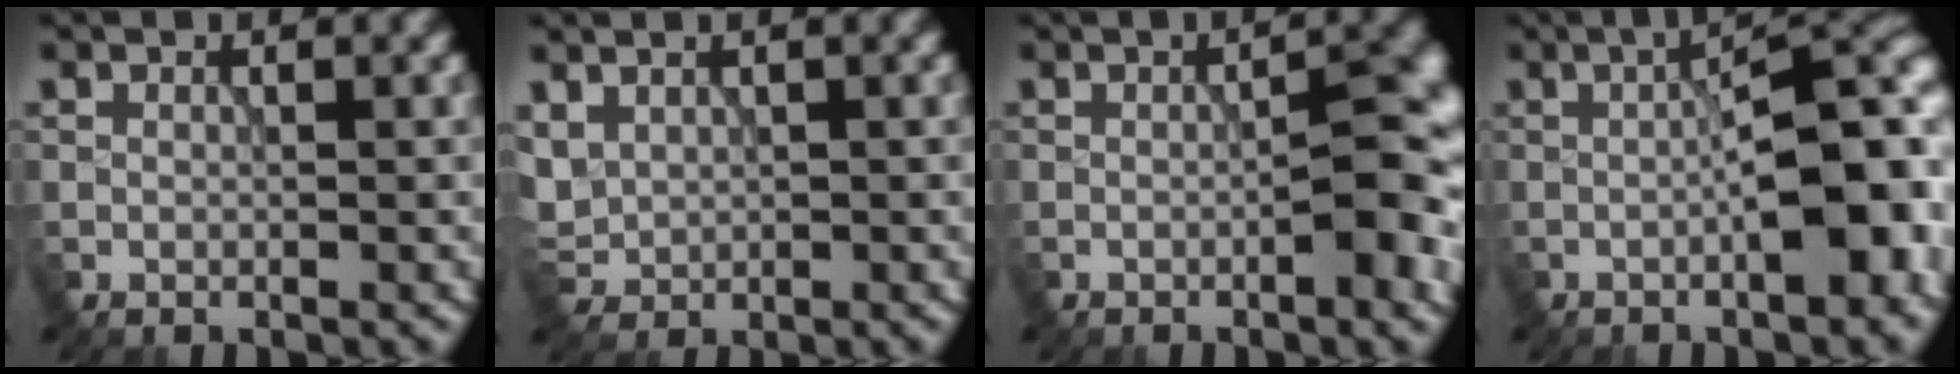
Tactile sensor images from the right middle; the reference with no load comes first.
{"total": 2.6, "force": [1.0, 2.1, 1.2], "torque": [-0.035, -0.001, 0.026]}
{"total": 5.8, "force": [-0.6, 1.5, 5.5], "torque": [-0.064, -0.002, -0.003]}
{"total": 8.5, "force": [-0.8, 2.8, 8.0], "torque": [-0.098, 0.005, -0.011]}